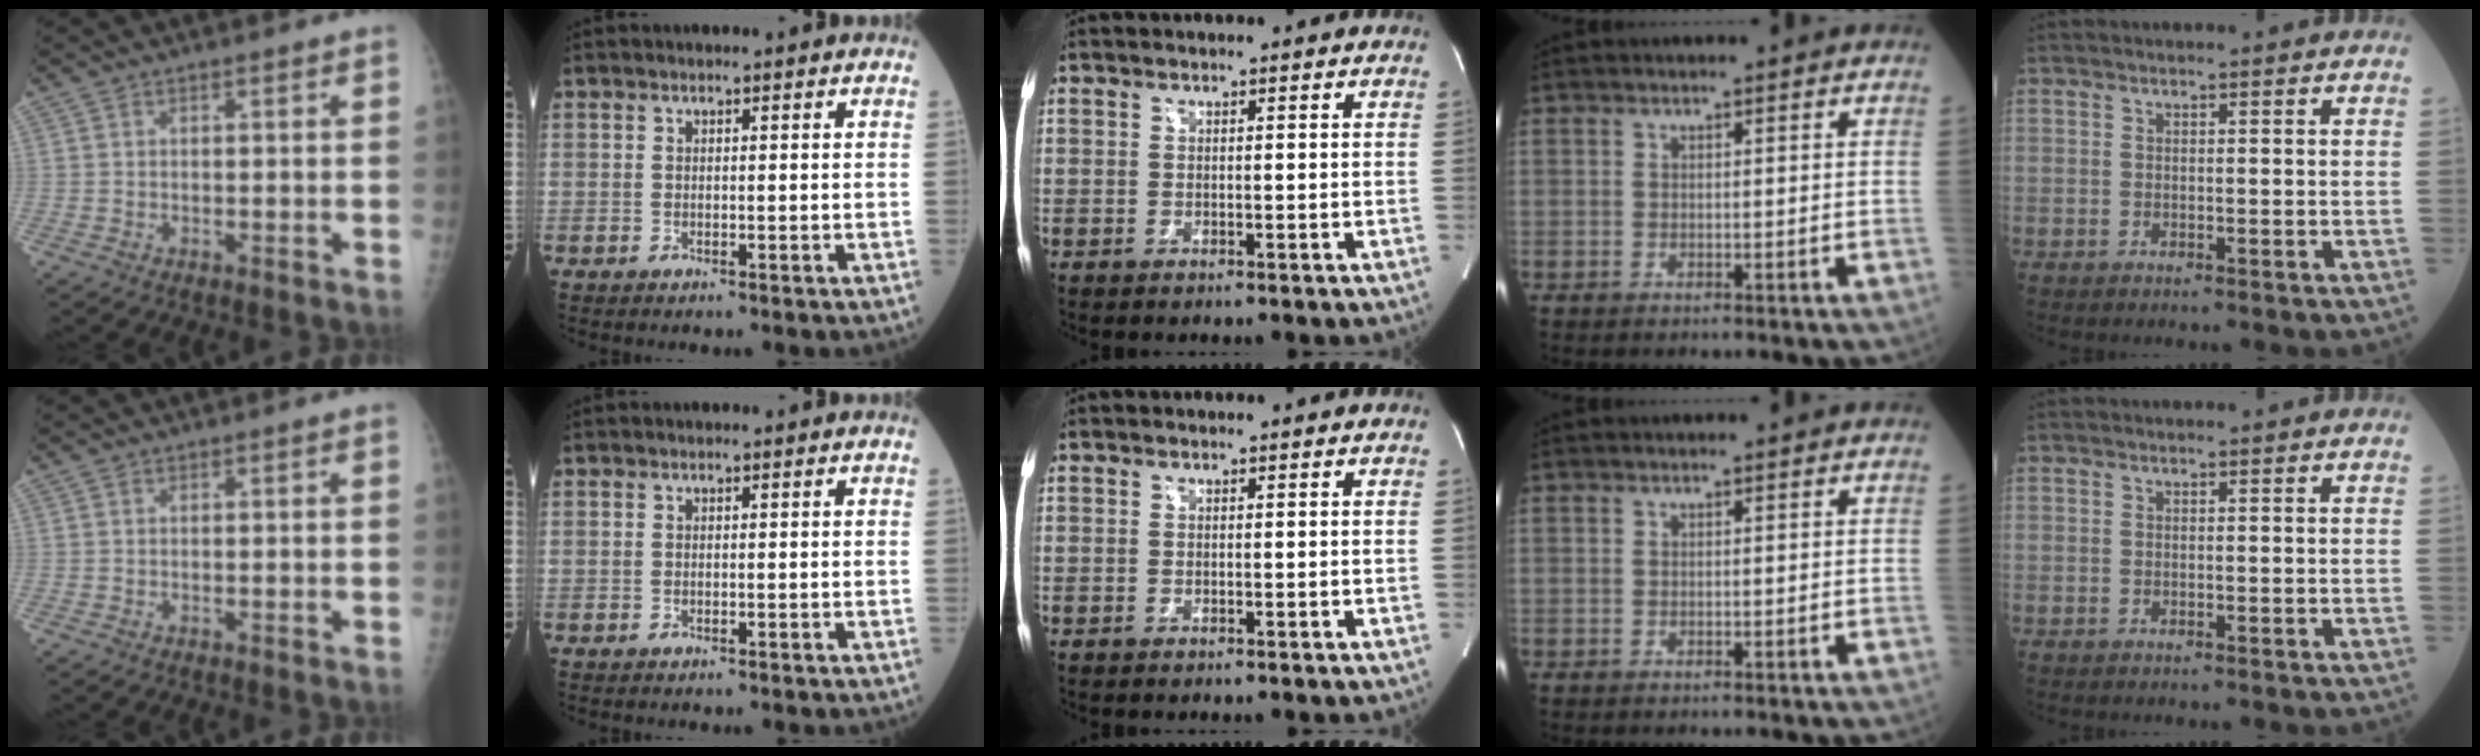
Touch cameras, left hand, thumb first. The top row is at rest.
{}